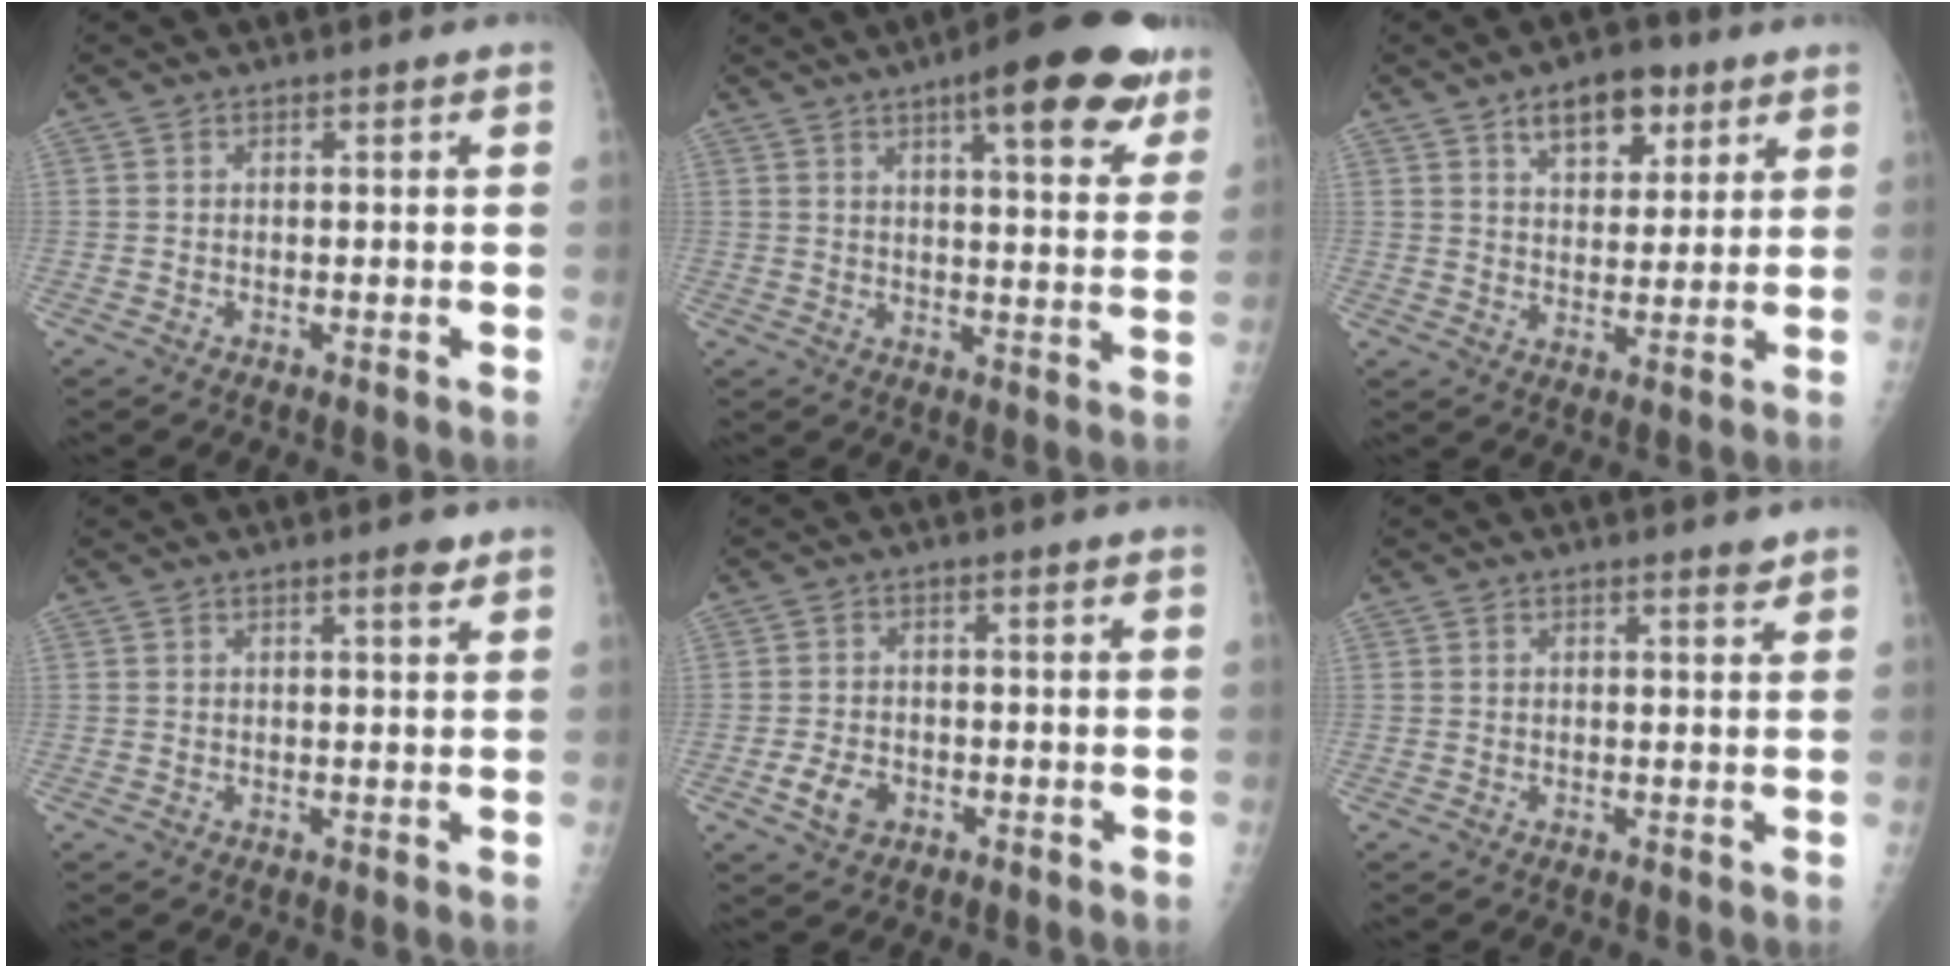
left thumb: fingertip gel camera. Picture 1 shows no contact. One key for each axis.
{"total": 16.6, "fx": 9.7, "fy": 4.7, "fz": 12.6, "tx": -0.137, "ty": -0.032, "tz": 0.121}
{"total": 9.3, "fx": 5.2, "fy": 5.3, "fz": 5.5, "tx": -0.046, "ty": -0.022, "tz": 0.080}
{"total": 1.8, "fx": 1.2, "fy": 0.4, "fz": 1.3, "tx": -0.018, "ty": -0.006, "tz": 0.016}
{"total": 4.2, "fx": -1.9, "fy": 2.9, "fz": 2.3, "tx": -0.032, "ty": 0.008, "tz": -0.031}
{"total": 1.1, "fx": 0.9, "fy": 0.3, "fz": 0.5, "tx": -0.004, "ty": -0.007, "tz": 0.011}